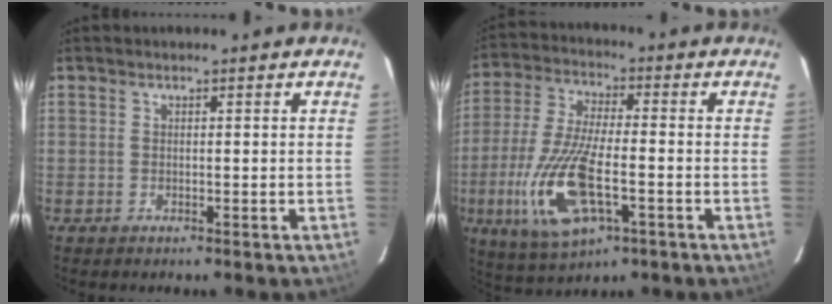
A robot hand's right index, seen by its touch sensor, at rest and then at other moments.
{"total": 17.3, "force": [-5.8, 8.2, 14.1], "torque": [-0.305, -0.012, -0.095]}